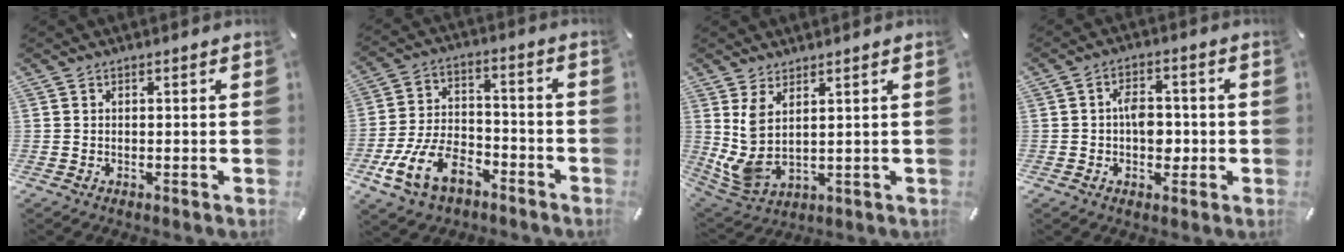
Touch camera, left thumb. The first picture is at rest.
{"total": 14.8, "force": [-7.7, 8.8, 9.1], "torque": [-0.188, 0.040, -0.136]}
{"total": 6.4, "force": [2.8, 2.8, 5.0], "torque": [-0.128, -0.035, 0.054]}
{"total": 6.2, "force": [-0.8, 4.4, 4.3], "torque": [-0.052, 0.003, -0.017]}